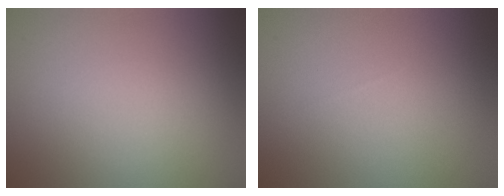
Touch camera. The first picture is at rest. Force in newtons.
{"total": 0.0}